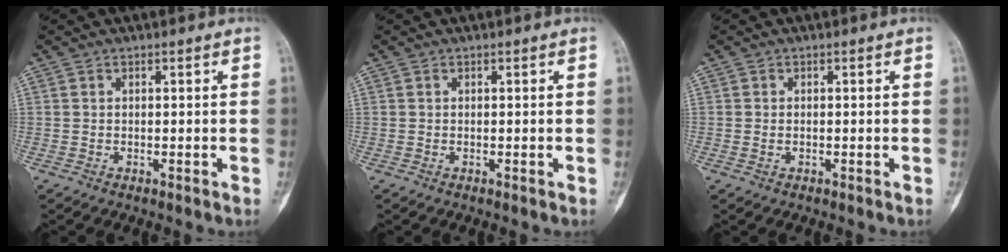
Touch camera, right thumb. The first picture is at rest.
{"total": 0.0}
{"total": 0.7, "force": [-0.1, 0.5, 0.4], "torque": [-0.013, 0.006, 0.002]}